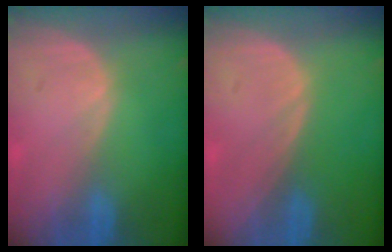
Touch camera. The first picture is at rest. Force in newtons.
{"total": 0.0}